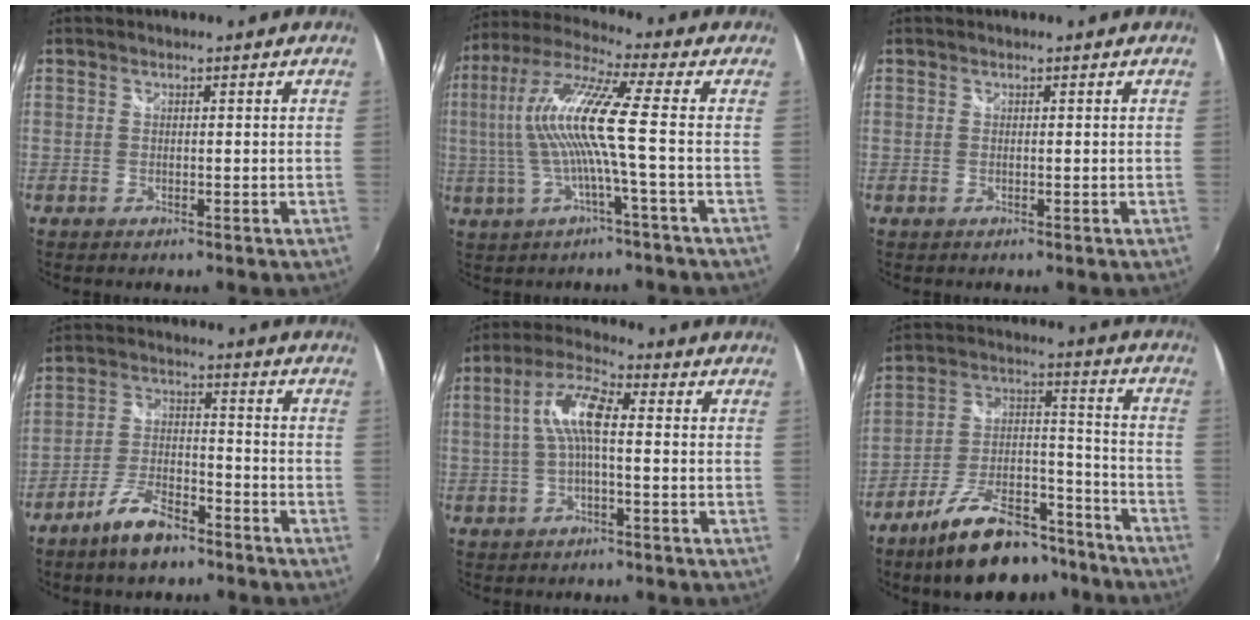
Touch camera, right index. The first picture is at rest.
{"total": 11.8, "force": [-1.0, -0.9, 11.8], "torque": [-0.224, 0.004, -0.017]}
{"total": 0.0}
{"total": 8.6, "force": [-6.4, 3.0, 5.0], "torque": [-0.109, 0.004, -0.113]}
{"total": 7.7, "force": [0.1, 2.2, 7.4], "torque": [-0.155, 0.018, 0.002]}
{"total": 19.0, "force": [-14.2, 7.7, 10.1], "torque": [-0.178, 0.024, -0.214]}